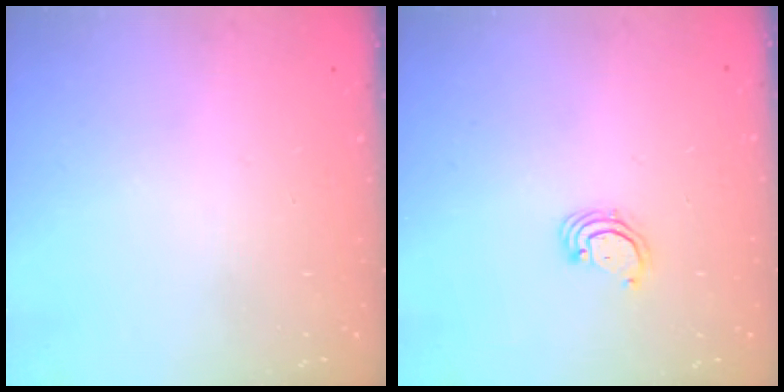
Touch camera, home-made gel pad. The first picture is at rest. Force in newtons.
{"total": 2.5, "press": 2.5, "slide": 0.2}